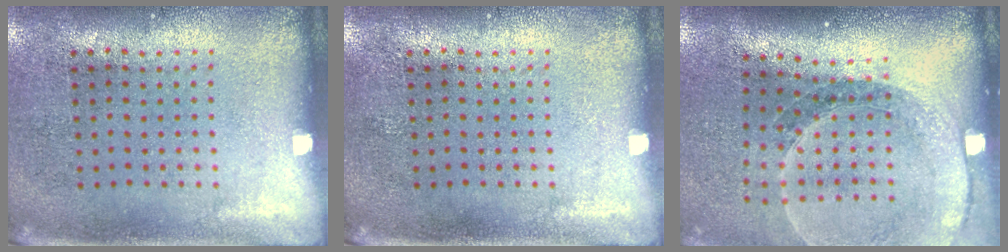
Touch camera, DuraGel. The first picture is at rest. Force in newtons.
{"total": 0.0}
{"total": 1.7, "press": 1.7, "slide": 0.2}